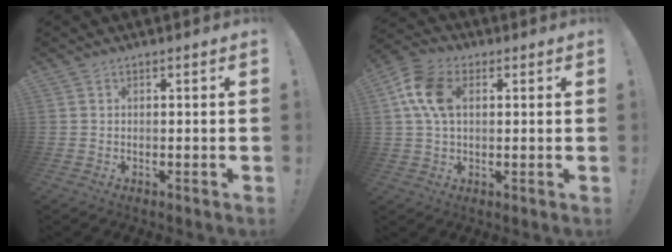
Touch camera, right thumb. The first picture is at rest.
{"total": 11.5, "force": [2.8, 7.4, 8.4], "torque": [-0.168, 0.013, 0.056]}